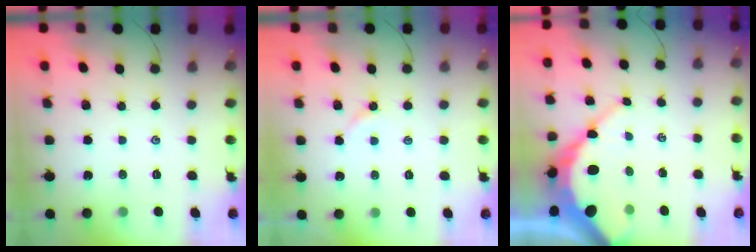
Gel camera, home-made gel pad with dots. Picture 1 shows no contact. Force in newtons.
{"total": 2.2, "press": 2.2, "slide": 0.3}
{"total": 12.5, "press": 12.5, "slide": 1.1}